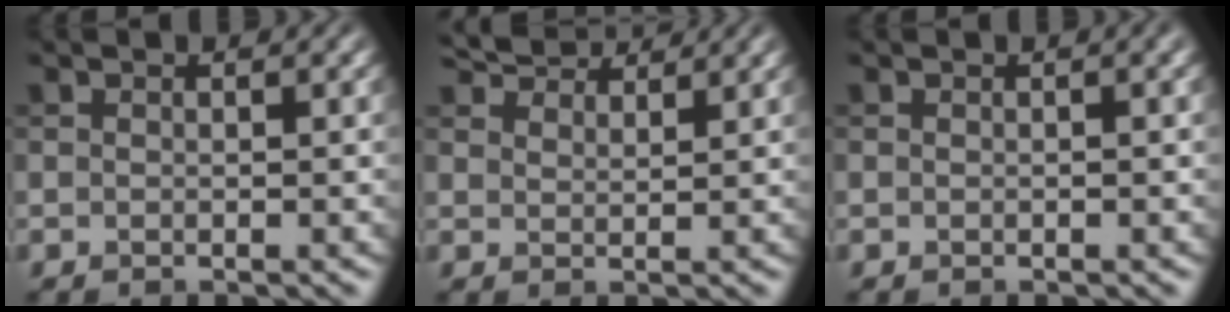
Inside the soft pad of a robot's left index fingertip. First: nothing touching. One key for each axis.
{"total": 4.9, "fx": 4.4, "fy": 1.3, "fz": 1.6, "tx": -0.038, "ty": 0.012, "tz": 0.069}
{"total": 0.6, "fx": -0.1, "fy": 0.1, "fz": 0.6, "tx": -0.012, "ty": 0.002, "tz": -0.002}